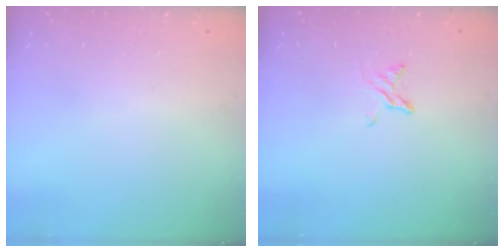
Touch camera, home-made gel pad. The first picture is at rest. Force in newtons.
{"total": 3.3, "press": 3.2, "slide": 0.3}